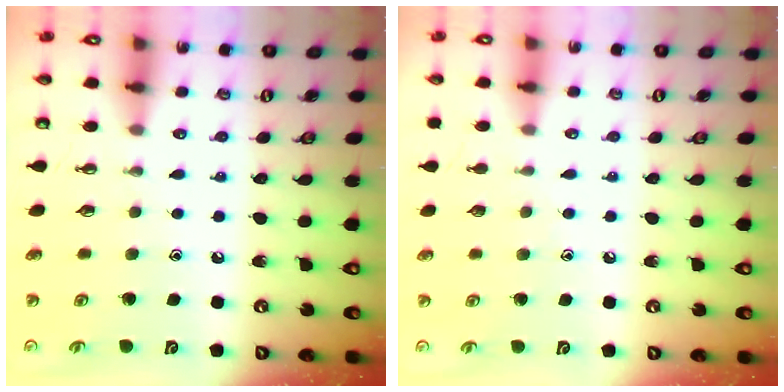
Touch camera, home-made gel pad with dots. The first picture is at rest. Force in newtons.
{"total": 3.0, "press": 2.9, "slide": 0.3}